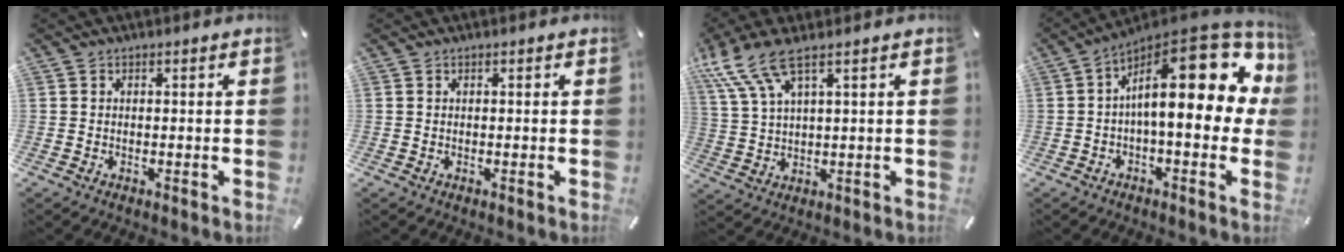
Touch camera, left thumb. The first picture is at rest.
{"total": 0.0}
{"total": 9.6, "force": [5.7, 3.1, 7.1], "torque": [-0.162, -0.015, 0.108]}
{"total": 22.7, "force": [5.4, 9.5, 19.9], "torque": [-0.299, -0.048, 0.093]}